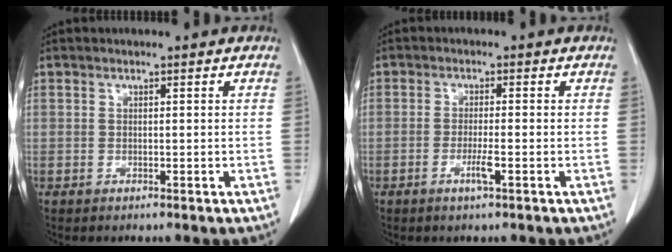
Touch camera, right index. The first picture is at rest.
{"total": 2.7, "force": [-1.2, 0.0, 2.4], "torque": [-0.048, -0.003, -0.023]}